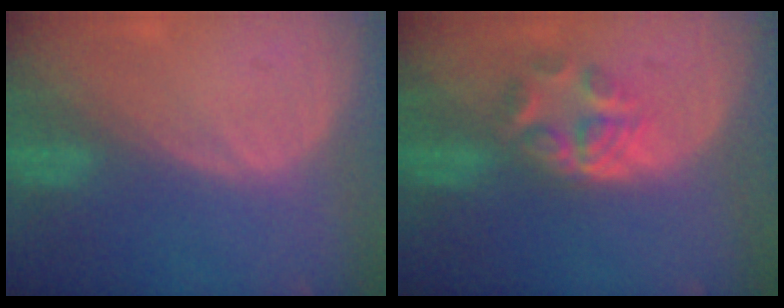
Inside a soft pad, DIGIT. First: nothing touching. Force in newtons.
{"total": 6.1, "press": 5.0, "slide": 3.4}